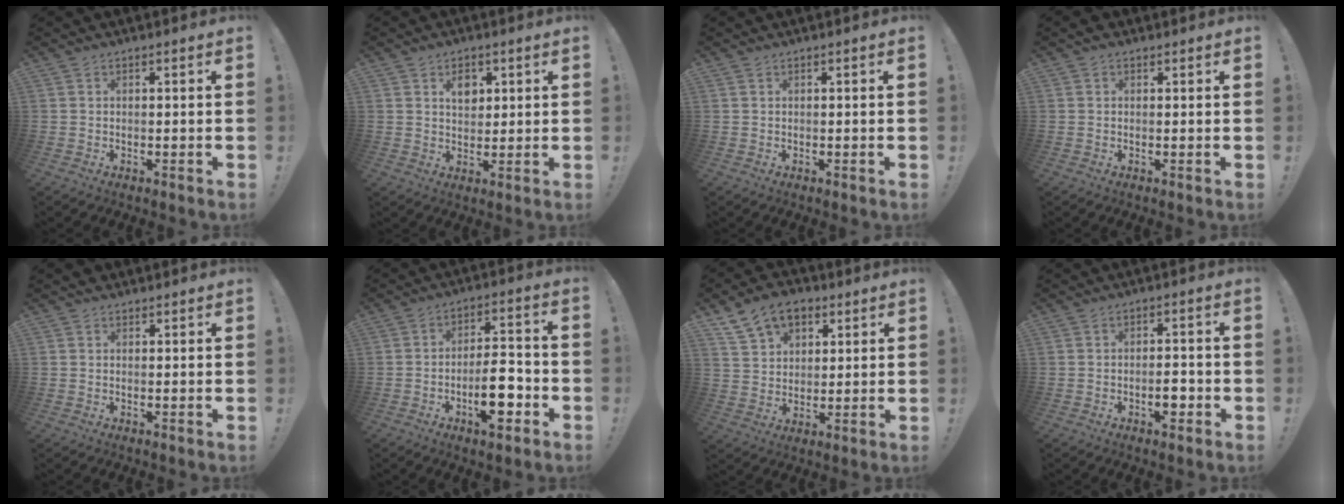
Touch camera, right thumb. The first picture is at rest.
{"total": 5.4, "force": [2.3, 4.0, 2.9], "torque": [-0.031, -0.007, 0.035]}
{"total": 0.0}
{"total": 1.2, "force": [0.9, 0.6, 0.5], "torque": [-0.003, -0.001, 0.015]}
{"total": 1.2, "force": [1.1, 0.4, 0.1], "torque": [0.012, -0.005, 0.017]}
{"total": 12.0, "force": [-4.7, 5.0, 9.8], "torque": [-0.150, 0.021, -0.082]}
{"total": 11.9, "force": [6.8, 8.1, 5.4], "torque": [-0.081, -0.030, 0.132]}
{"total": 4.0, "force": [-1.7, 2.2, 2.8], "torque": [-0.026, 0.007, -0.031]}